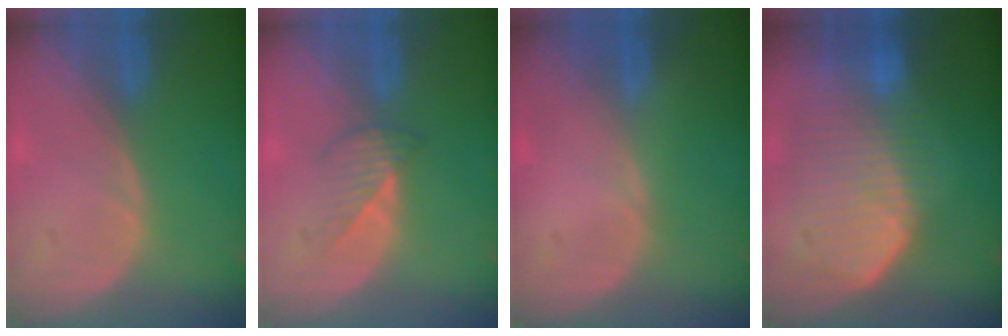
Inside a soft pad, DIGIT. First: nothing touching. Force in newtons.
{"total": 3.5, "press": 3.2, "slide": 1.4}
{"total": 0.0}
{"total": 10.7, "press": 9.4, "slide": 5.2}